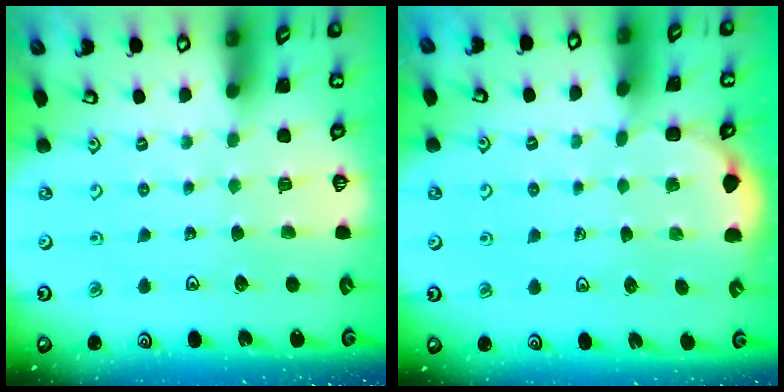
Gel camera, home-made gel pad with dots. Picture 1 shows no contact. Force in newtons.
{"total": 2.4, "press": 2.1, "slide": 1.1}